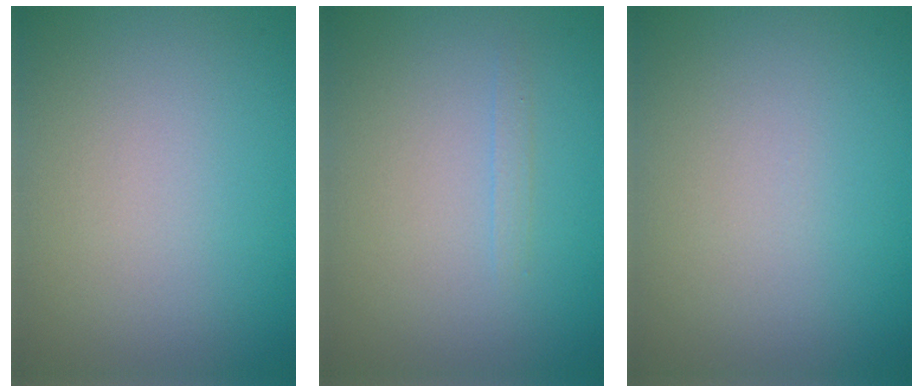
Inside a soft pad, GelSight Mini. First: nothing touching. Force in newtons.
{"total": 0.6, "press": 0.6, "slide": 0.0}
{"total": 0.0}